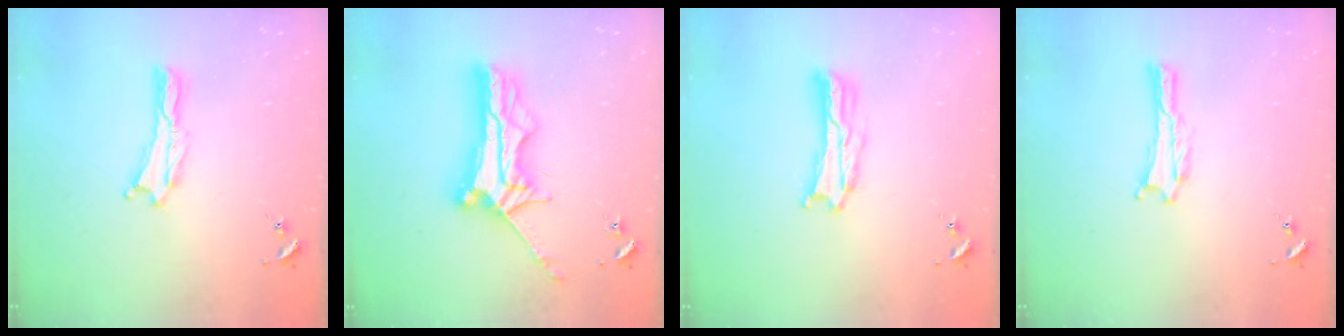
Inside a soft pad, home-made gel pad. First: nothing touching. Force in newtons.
{"total": 10.8, "press": 10.8, "slide": 0.6}
{"total": 2.8, "press": 2.7, "slide": 0.4}
{"total": 0.0}